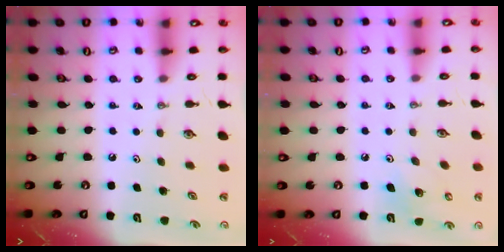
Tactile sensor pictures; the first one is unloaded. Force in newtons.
{"total": 6.8, "press": 6.3, "slide": 2.4}